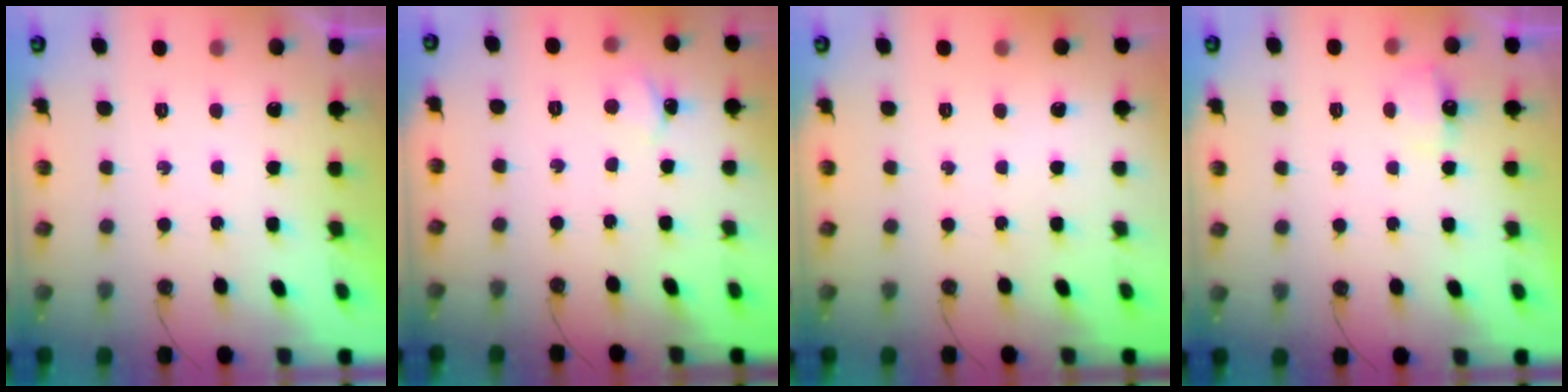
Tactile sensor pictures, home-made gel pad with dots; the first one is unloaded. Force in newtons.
{"total": 2.3, "press": 2.3, "slide": 0.4}
{"total": 0.0}
{"total": 5.3, "press": 5.2, "slide": 0.9}